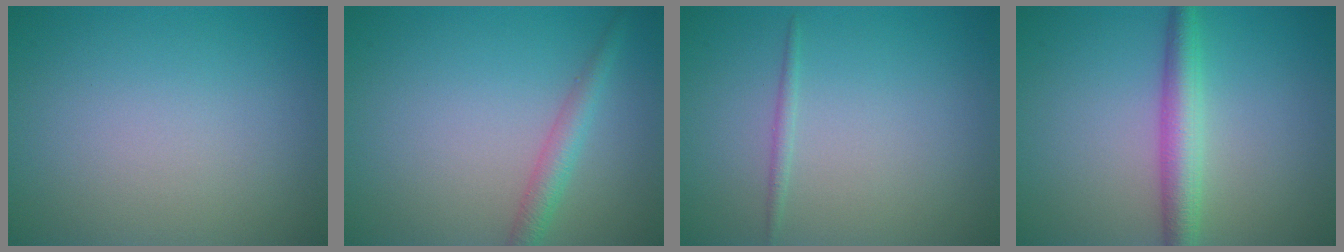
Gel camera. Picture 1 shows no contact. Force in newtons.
{"total": 2.2, "press": 2.2, "slide": 0.1}
{"total": 0.8, "press": 0.8, "slide": 0.0}
{"total": 3.7, "press": 3.7, "slide": 0.0}